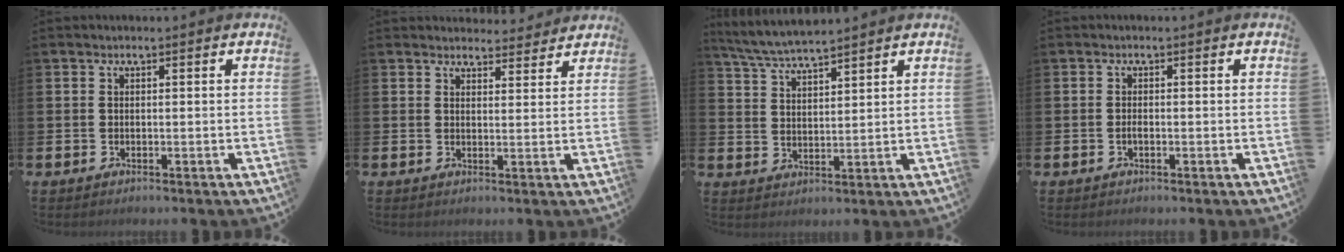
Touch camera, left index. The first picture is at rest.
{"total": 3.4, "force": [3.3, 0.6, -0.1], "torque": [0.004, -0.019, 0.059]}
{"total": 5.3, "force": [5.1, 0.4, 1.4], "torque": [-0.051, -0.020, 0.093]}
{"total": 0.8, "force": [-0.4, 0.3, 0.6], "torque": [-0.020, 0.003, -0.005]}